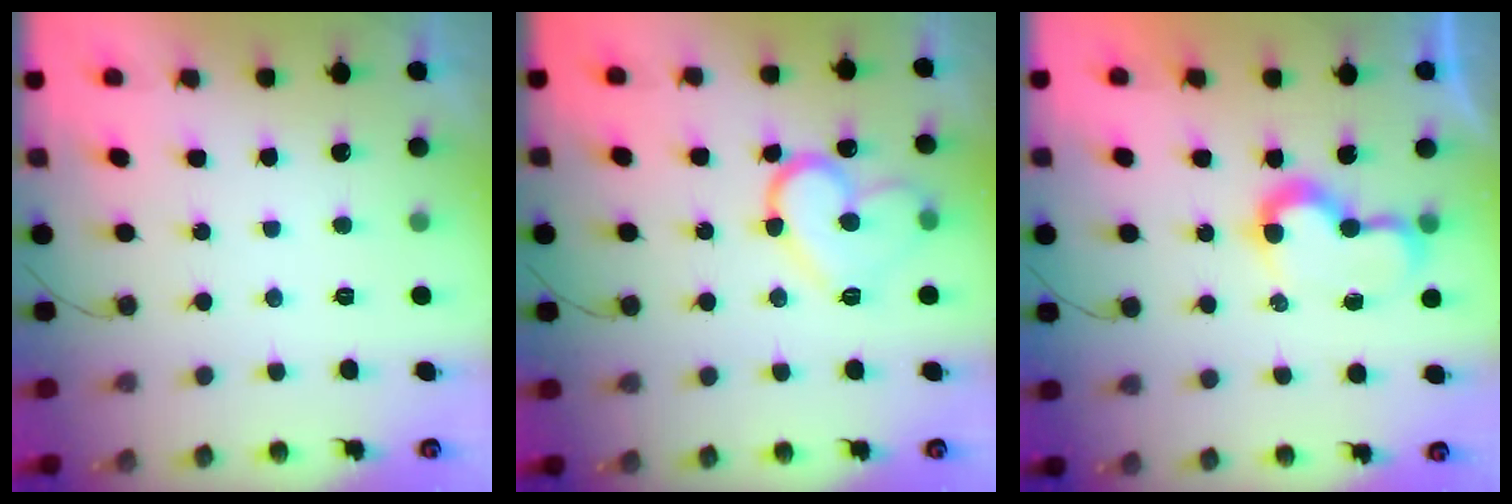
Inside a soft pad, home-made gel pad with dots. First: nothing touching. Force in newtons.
{"total": 14.1, "press": 14.1, "slide": 1.1}
{"total": 7.6, "press": 7.6, "slide": 0.5}